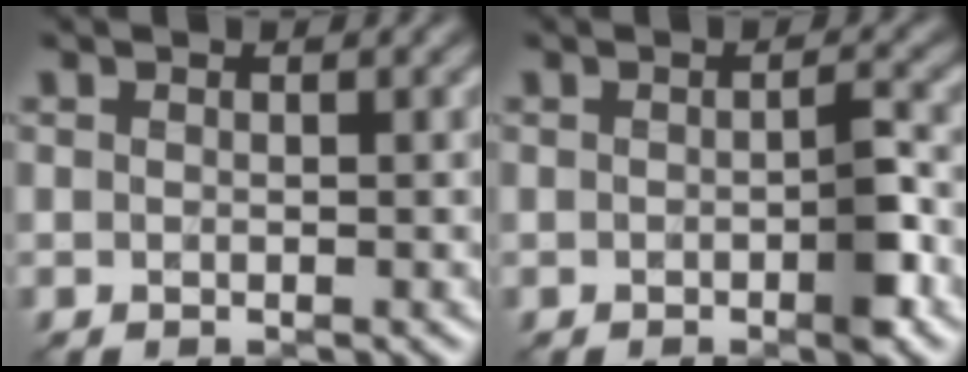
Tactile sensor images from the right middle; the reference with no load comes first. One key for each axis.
{"total": 2.6, "fx": -0.8, "fy": 0.5, "fz": 2.4, "tx": -0.036, "ty": 0.000, "tz": -0.013}